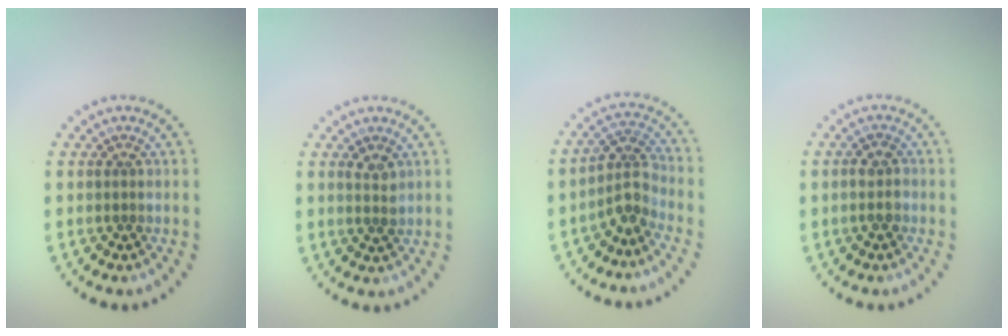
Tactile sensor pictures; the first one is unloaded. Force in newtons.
{"total": 1.3, "press": 1.2, "slide": 0.4}
{"total": 2.8, "press": 2.1, "slide": 1.8}
{"total": 1.6, "press": 1.6, "slide": 0.4}